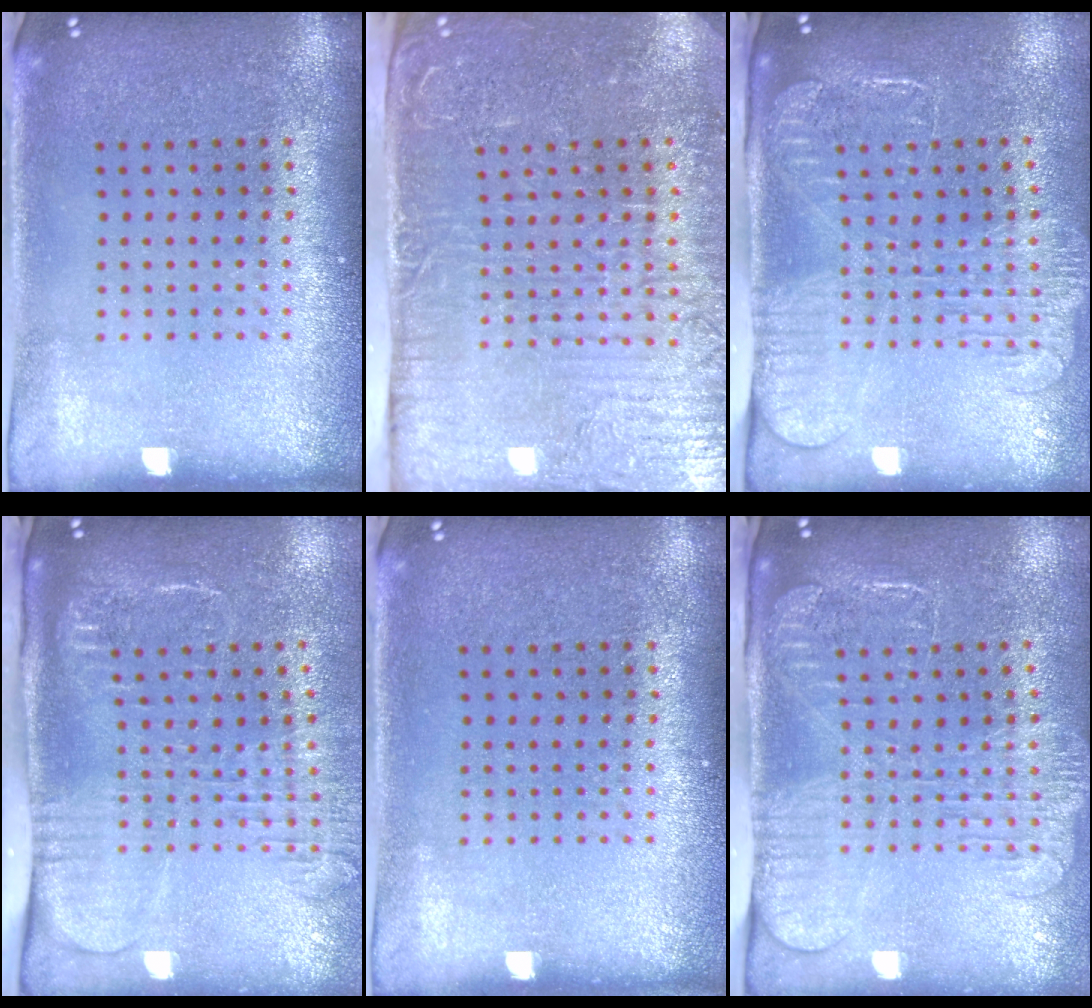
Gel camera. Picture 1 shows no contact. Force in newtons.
{"total": 5.3, "press": 4.5, "slide": 2.9}
{"total": 2.6, "press": 2.0, "slide": 1.6}
{"total": 2.7, "press": 2.0, "slide": 1.7}
{"total": 0.0}
{"total": 2.6, "press": 2.0, "slide": 1.6}